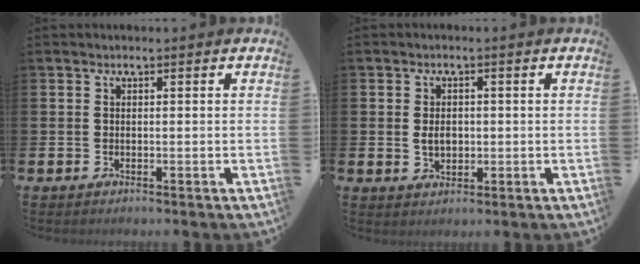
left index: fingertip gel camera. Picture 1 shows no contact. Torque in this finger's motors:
{"motor_torque": [0.12, -0.02, 0.04, 0.04]}